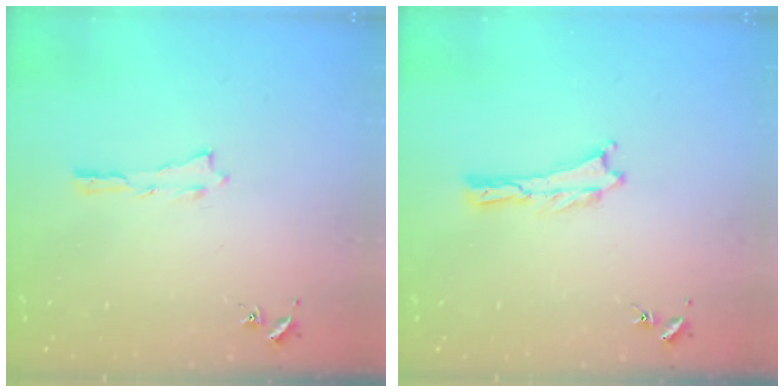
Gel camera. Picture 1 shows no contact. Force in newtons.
{"total": 0.0}